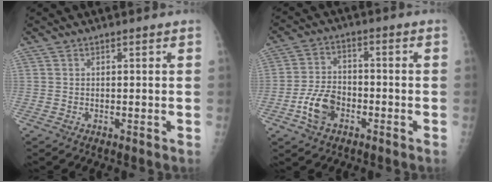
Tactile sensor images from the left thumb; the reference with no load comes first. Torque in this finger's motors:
{"motor_torque": [-1.05, 1.11, 0.56, 0.52, 0.07]}